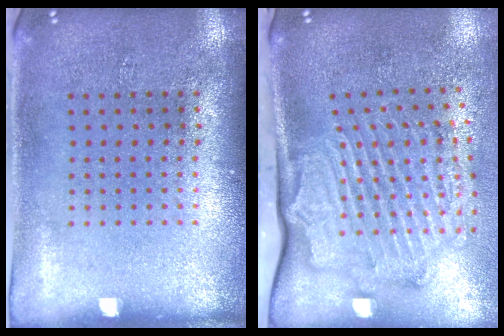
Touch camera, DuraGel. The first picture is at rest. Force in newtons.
{"total": 2.4, "press": 2.2, "slide": 0.9}